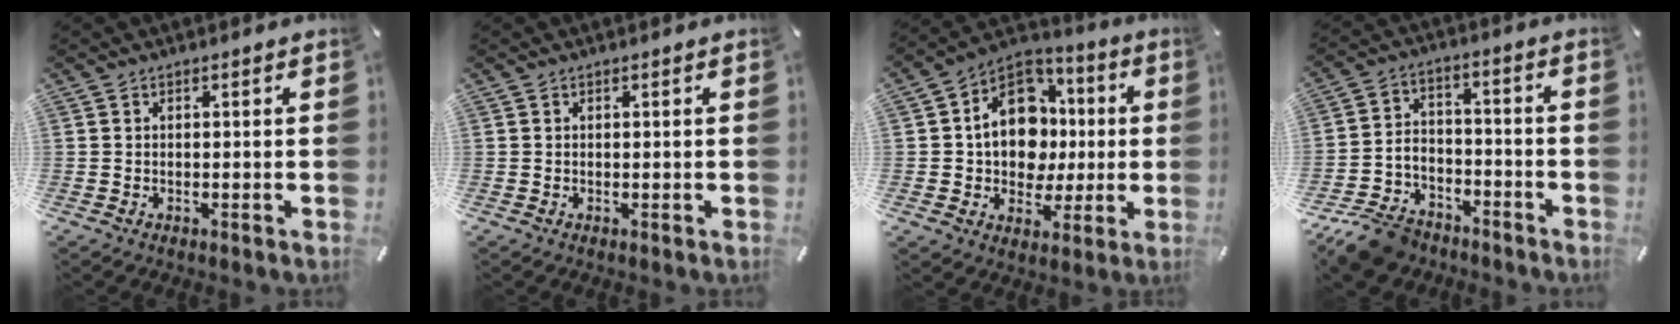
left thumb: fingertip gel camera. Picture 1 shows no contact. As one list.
[{"total": 0.0}, {"total": 15.4, "force": [0.3, 12.8, 8.5], "torque": [-0.153, 0.006, 0.012]}, {"total": 10.9, "force": [-8.6, 5.8, 3.4], "torque": [-0.059, 0.055, -0.160]}]